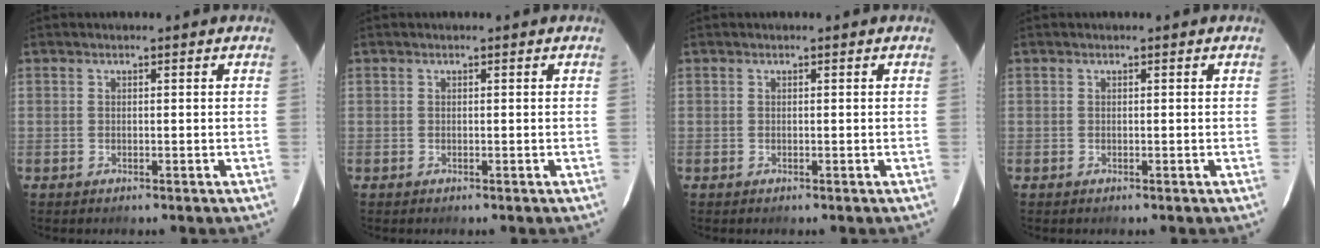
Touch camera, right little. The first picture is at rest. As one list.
[{"total": 0.0}, {"total": 0.0}, {"total": 0.0}]